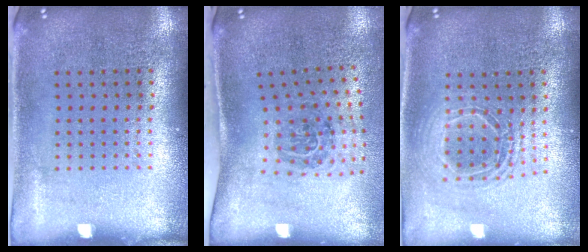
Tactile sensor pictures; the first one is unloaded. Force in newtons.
{"total": 1.9, "press": 1.2, "slide": 1.5}
{"total": 1.6, "press": 1.3, "slide": 0.8}